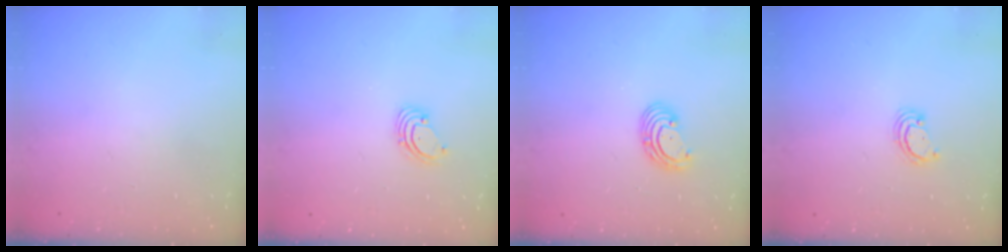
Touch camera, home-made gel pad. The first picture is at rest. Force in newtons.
{"total": 1.6, "press": 1.6, "slide": 0.1}
{"total": 3.5, "press": 3.5, "slide": 0.2}
{"total": 2.6, "press": 2.6, "slide": 0.3}